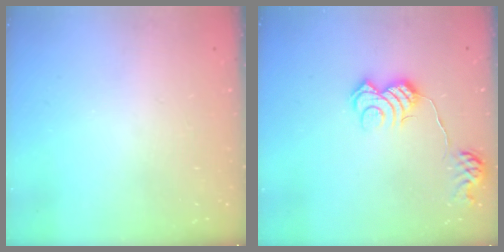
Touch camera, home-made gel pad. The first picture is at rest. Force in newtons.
{"total": 11.2, "press": 11.2, "slide": 0.1}